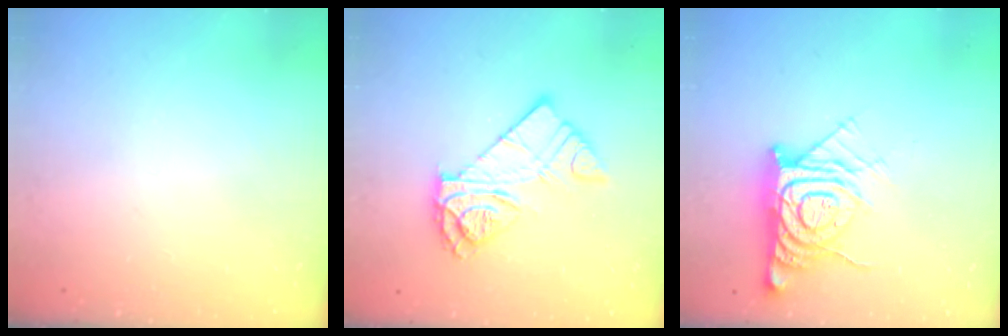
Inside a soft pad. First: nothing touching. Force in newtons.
{"total": 12.9, "press": 12.9, "slide": 0.7}
{"total": 13.0, "press": 13.0, "slide": 1.0}